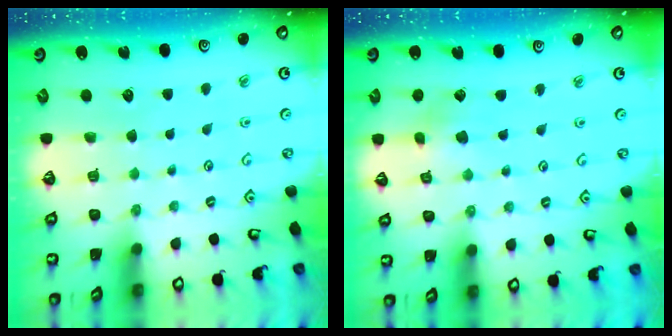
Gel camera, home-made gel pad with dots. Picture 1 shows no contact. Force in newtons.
{"total": 3.0, "press": 2.9, "slide": 0.3}